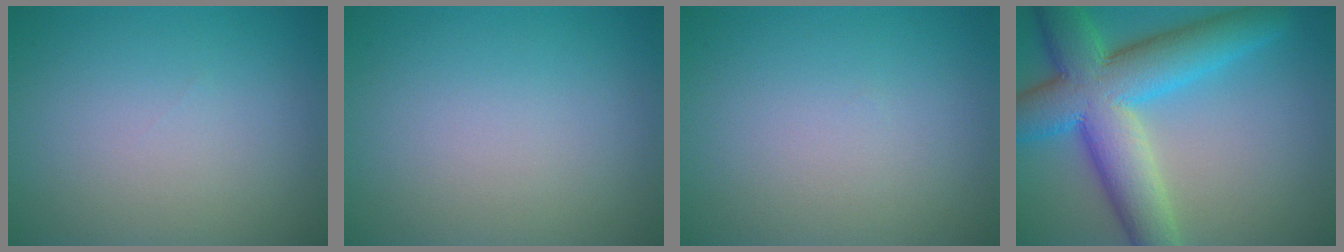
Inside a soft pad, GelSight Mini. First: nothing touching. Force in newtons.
{"total": 0.0}
{"total": 0.0}
{"total": 10.9, "press": 10.9, "slide": 0.5}